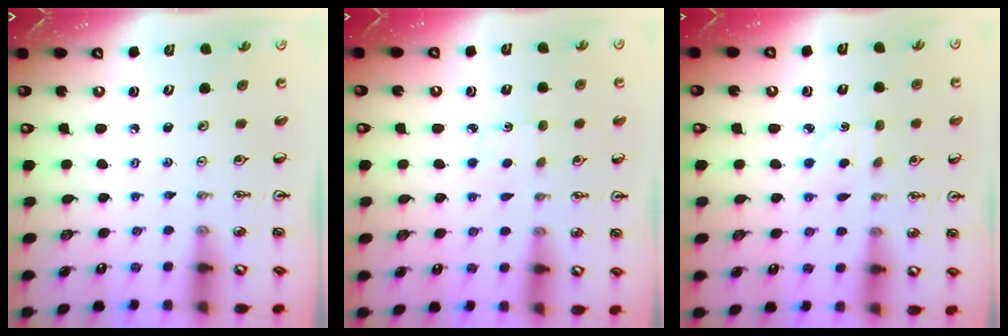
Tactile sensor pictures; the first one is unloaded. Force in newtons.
{"total": 2.8, "press": 2.8, "slide": 0.4}
{"total": 2.0, "press": 1.9, "slide": 0.7}